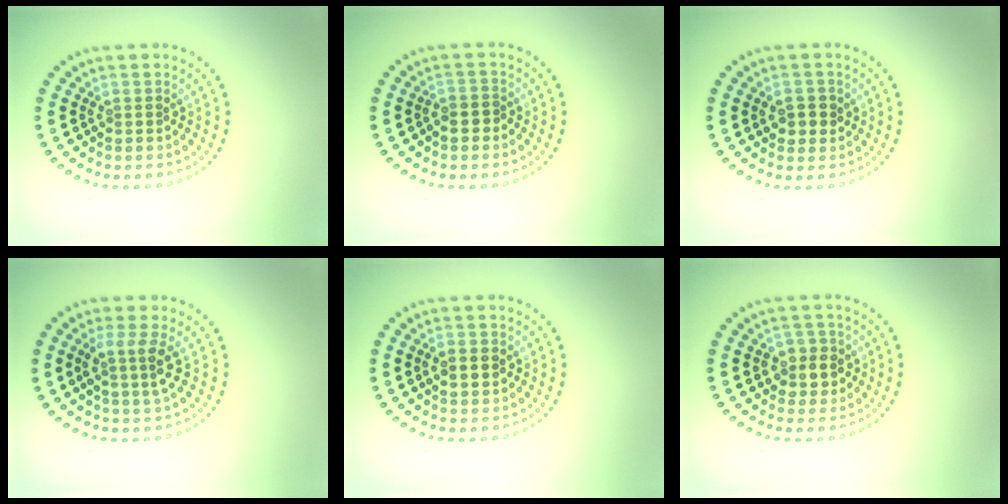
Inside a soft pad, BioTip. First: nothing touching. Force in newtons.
{"total": 1.2, "press": 1.0, "slide": 0.7}
{"total": 2.1, "press": 2.0, "slide": 0.4}
{"total": 2.7, "press": 2.0, "slide": 1.9}
{"total": 2.2, "press": 2.2, "slide": 0.2}
{"total": 2.6, "press": 2.4, "slide": 1.0}